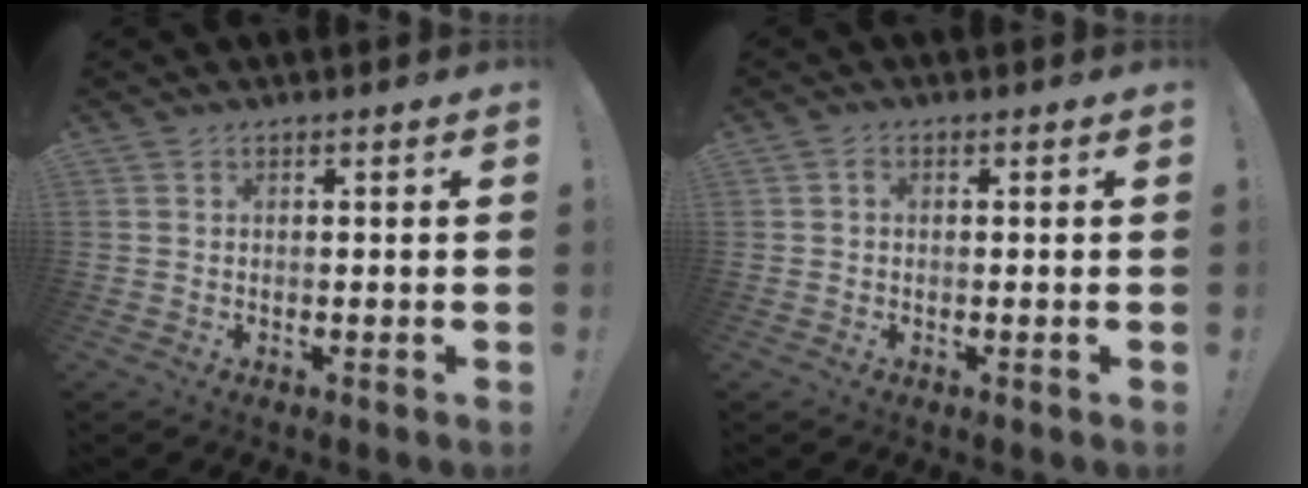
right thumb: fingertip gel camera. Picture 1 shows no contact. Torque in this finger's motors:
{"motor_torque": [-0.25, -0.06, -0.19, 0.21, 0.00]}